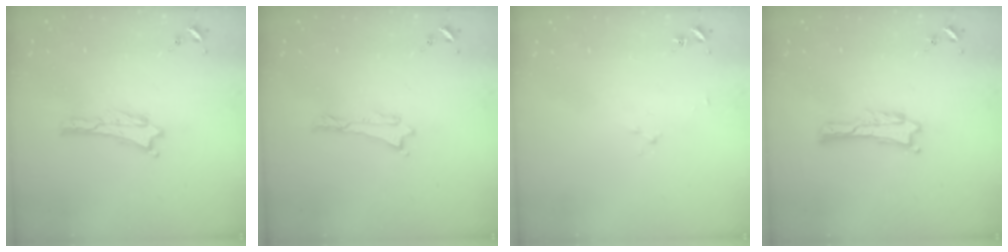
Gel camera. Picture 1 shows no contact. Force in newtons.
{"total": 0.0}
{"total": 1.9, "press": 1.9, "slide": 0.3}
{"total": 0.0}